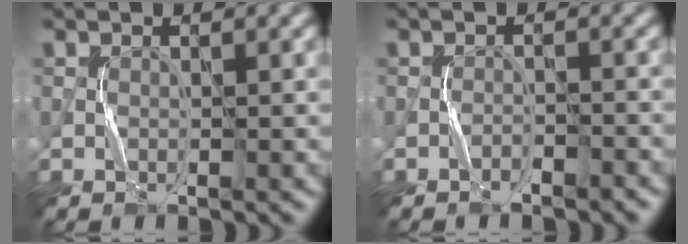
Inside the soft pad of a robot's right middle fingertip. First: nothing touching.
{"total": 1.0, "force": [-1.0, 0.2, 0.1], "torque": [-0.001, 0.005, -0.015]}